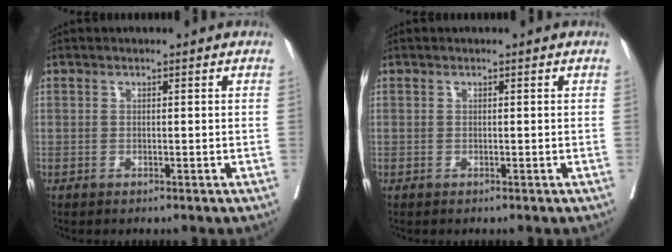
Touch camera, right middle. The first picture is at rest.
{"total": 0.0}